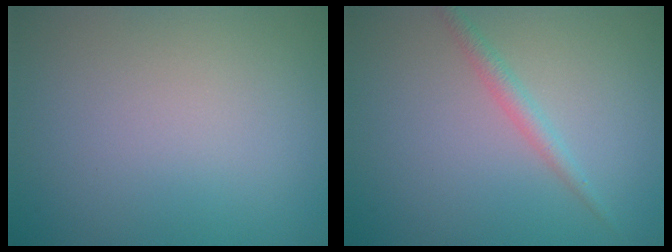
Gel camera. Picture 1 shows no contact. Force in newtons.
{"total": 1.6, "press": 1.6, "slide": 0.1}